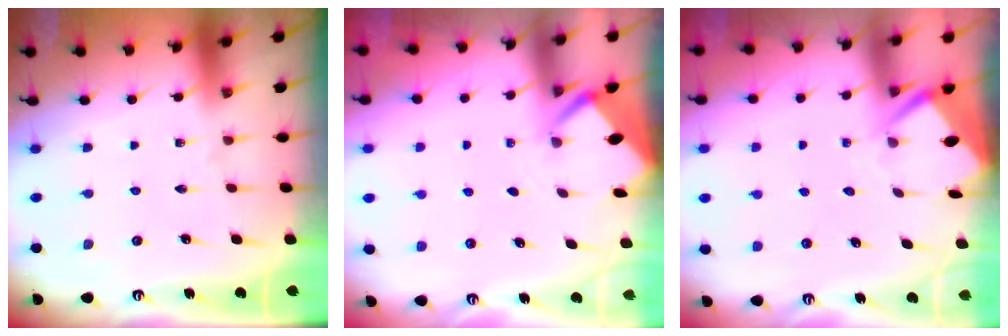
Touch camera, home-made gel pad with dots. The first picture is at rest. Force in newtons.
{"total": 2.2, "press": 2.2, "slide": 0.2}
{"total": 3.2, "press": 3.2, "slide": 0.3}